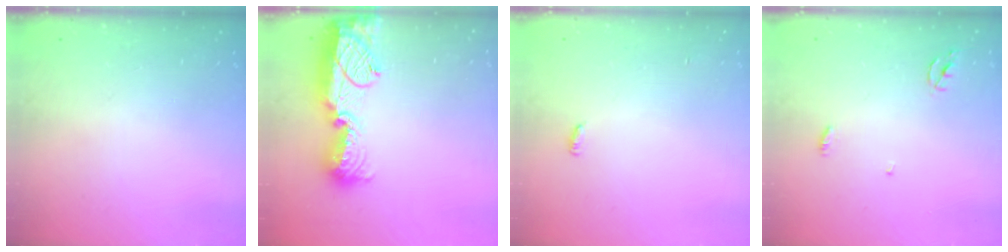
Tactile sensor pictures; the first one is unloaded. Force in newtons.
{"total": 17.4, "press": 16.6, "slide": 5.5}
{"total": 6.9, "press": 2.6, "slide": 6.4}
{"total": 3.1, "press": 3.1, "slide": 0.2}